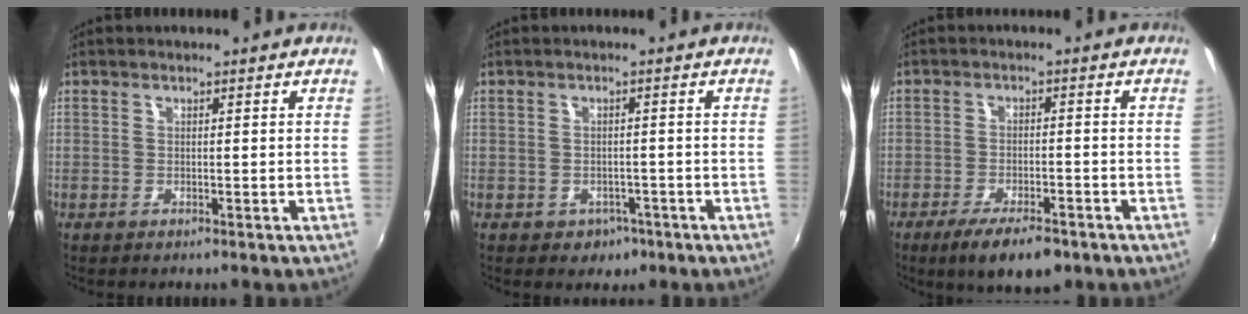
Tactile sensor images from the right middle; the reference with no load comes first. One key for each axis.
{"total": 3.7, "fx": -1.8, "fy": 3.0, "fz": 1.1, "tx": -0.029, "ty": -0.002, "tz": -0.018}
{"total": 8.8, "fx": -6.2, "fy": 2.7, "fz": 5.7, "tx": -0.120, "ty": -0.021, "tz": -0.099}